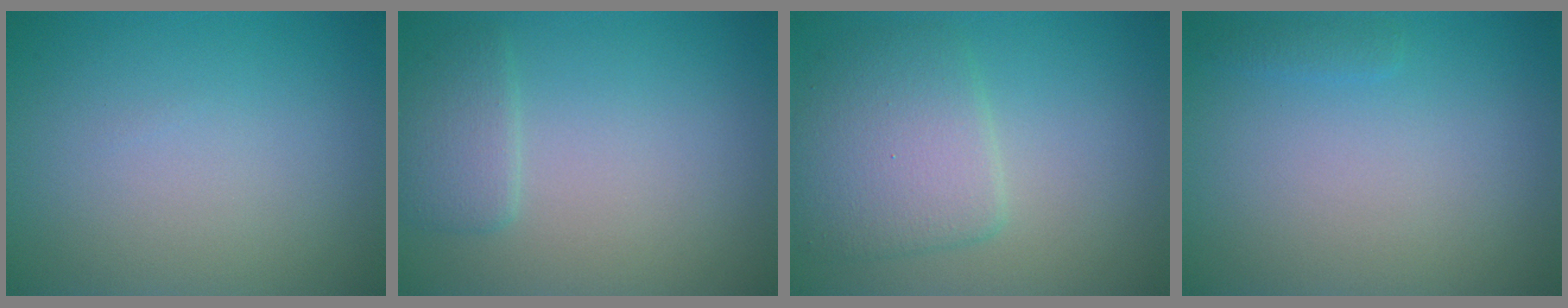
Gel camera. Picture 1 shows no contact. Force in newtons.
{"total": 2.0, "press": 2.0, "slide": 0.3}
{"total": 4.8, "press": 4.8, "slide": 0.1}
{"total": 0.7, "press": 0.7, "slide": 0.1}